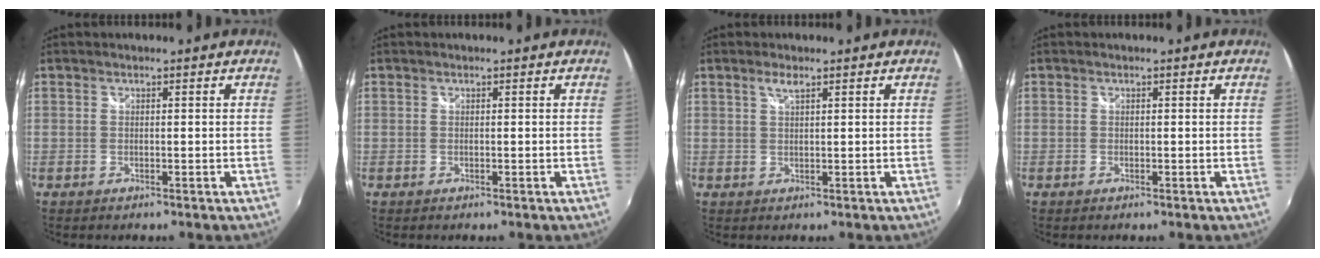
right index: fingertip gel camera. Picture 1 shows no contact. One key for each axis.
{"total": 0.0}
{"total": 1.7, "fx": 1.1, "fy": 0.3, "fz": 1.3, "tx": -0.024, "ty": 0.003, "tz": 0.018}
{"total": 0.0}